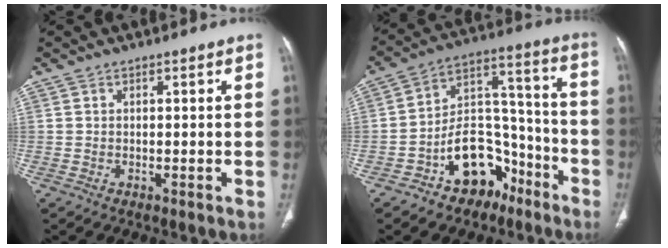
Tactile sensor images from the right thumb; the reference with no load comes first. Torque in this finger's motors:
{"motor_torque": [4.27, 0.74, 1.03, -1.08, 0.08]}